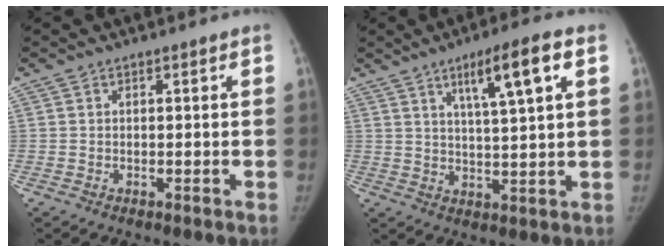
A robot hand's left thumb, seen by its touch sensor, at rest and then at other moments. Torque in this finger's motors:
{"motor_torque": [0.77, 0.46, 0.70, -0.74, 0.23]}